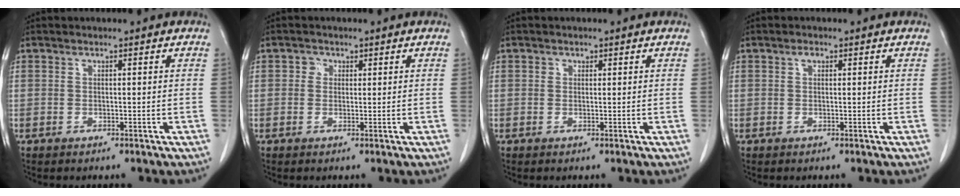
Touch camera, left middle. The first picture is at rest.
{"total": 1.3, "force": [0.5, 1.2, 0.3], "torque": [-0.001, 0.000, 0.004]}
{"total": 0.6, "force": [0.3, 0.6, 0.2], "torque": [0.001, 0.000, 0.004]}
{"total": 0.8, "force": [0.4, 0.5, 0.5], "torque": [-0.011, 0.003, 0.006]}